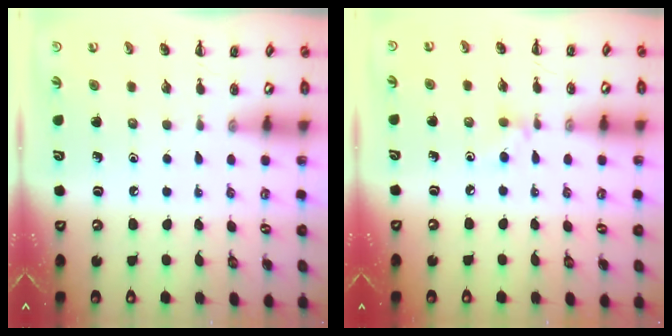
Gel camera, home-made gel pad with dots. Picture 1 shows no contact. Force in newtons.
{"total": 4.7, "press": 4.5, "slide": 1.6}